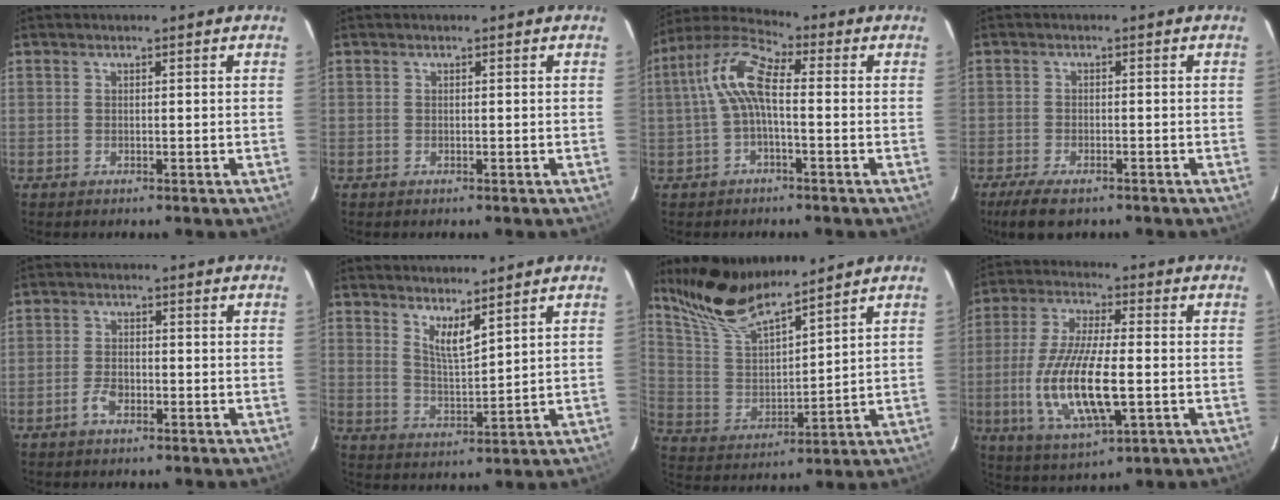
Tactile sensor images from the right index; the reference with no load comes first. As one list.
[{"total": 0.0}, {"total": 8.8, "force": [-0.2, 3.0, 8.2], "torque": [-0.179, 0.025, -0.008]}, {"total": 6.2, "force": [-4.6, 2.0, 3.7], "torque": [-0.094, -0.023, -0.082]}, {"total": 3.2, "force": [-1.8, 1.7, 2.0], "torque": [-0.048, 0.003, -0.036]}, {"total": 5.4, "force": [4.1, 0.8, 3.4], "torque": [-0.061, -0.011, 0.074]}, {"total": 13.9, "force": [12.0, 2.5, 6.6], "torque": [-0.131, 0.006, 0.239]}, {"total": 15.9, "force": [-3.1, 4.7, 14.9], "torque": [-0.305, -0.015, -0.053]}]